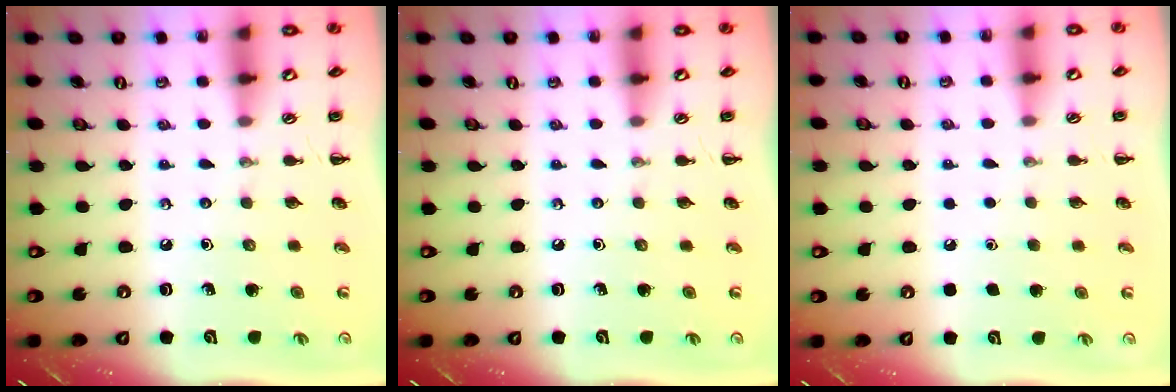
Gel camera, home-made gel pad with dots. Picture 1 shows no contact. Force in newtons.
{"total": 0.0}
{"total": 1.8, "press": 1.8, "slide": 0.1}